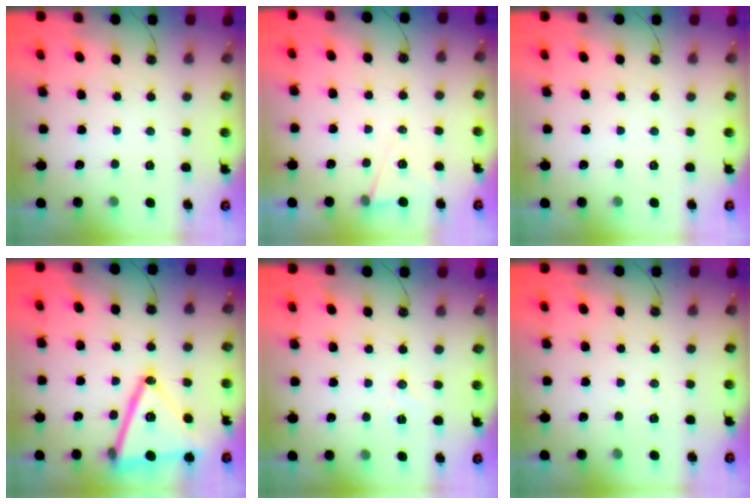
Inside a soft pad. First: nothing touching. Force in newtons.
{"total": 6.3, "press": 4.4, "slide": 4.5}
{"total": 0.0}
{"total": 21.7, "press": 21.5, "slide": 3.3}
{"total": 4.8, "press": 4.7, "slide": 1.0}
{"total": 5.9, "press": 4.0, "slide": 4.3}